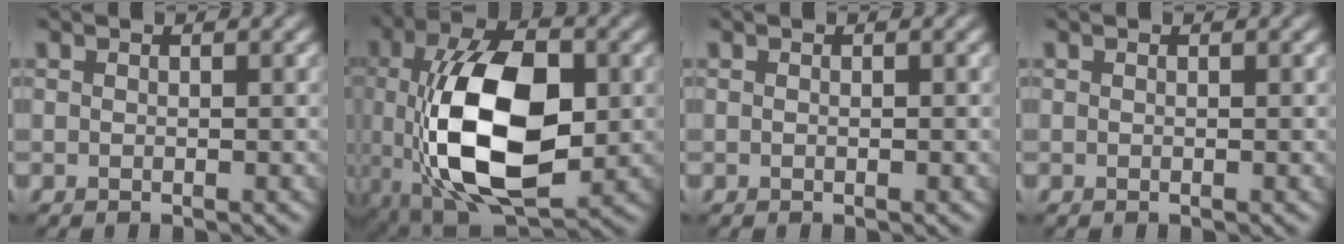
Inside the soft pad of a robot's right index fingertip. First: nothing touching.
{"total": 12.3, "force": [-0.6, 6.2, 10.6], "torque": [-0.192, -0.009, -0.008]}
{"total": 0.0}
{"total": 0.0}